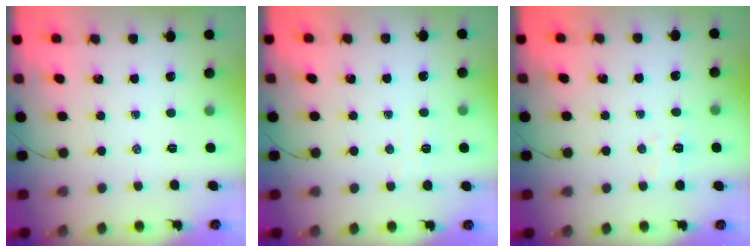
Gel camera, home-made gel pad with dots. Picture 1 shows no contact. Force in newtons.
{"total": 2.6, "press": 2.5, "slide": 0.8}
{"total": 3.7, "press": 3.5, "slide": 1.1}